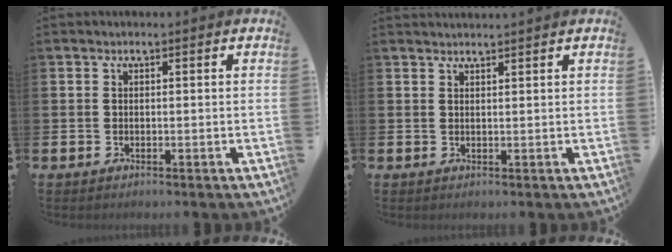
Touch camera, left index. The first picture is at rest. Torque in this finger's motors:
{"motor_torque": [0.15, -0.53, -0.18, 0.01]}